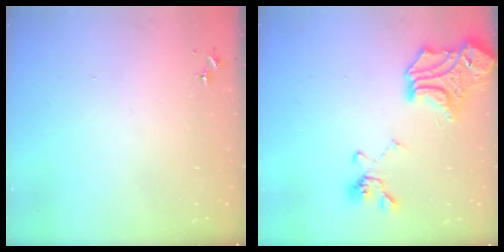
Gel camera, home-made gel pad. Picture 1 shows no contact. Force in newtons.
{"total": 20.9, "press": 20.7, "slide": 2.1}